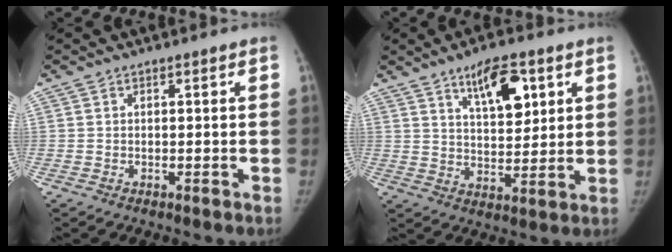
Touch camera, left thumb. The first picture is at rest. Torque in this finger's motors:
{"motor_torque": [0.13, 0.03, -0.12, -0.17, 0.13]}